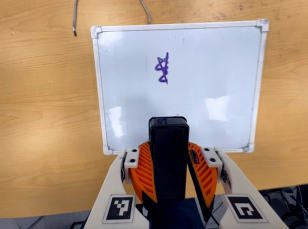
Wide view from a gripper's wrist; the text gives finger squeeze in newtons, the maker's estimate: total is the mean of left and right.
{"total": 9.2, "left": 9.2, "right": 9.1}